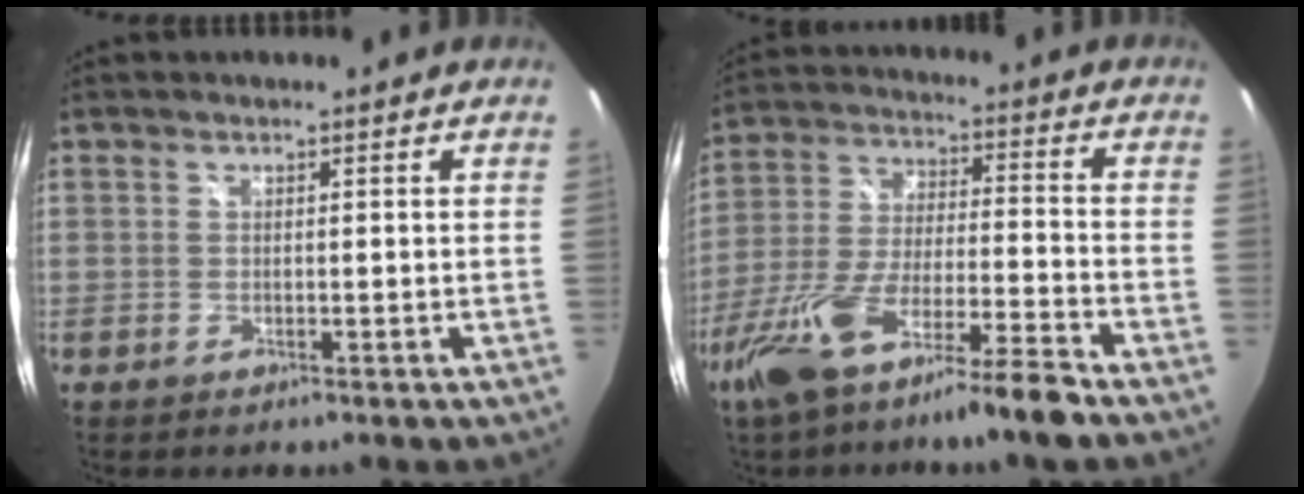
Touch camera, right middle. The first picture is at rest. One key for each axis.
{"total": 15.9, "fx": -11.5, "fy": 0.8, "fz": 10.9, "tx": -0.225, "ty": -0.031, "tz": -0.204}